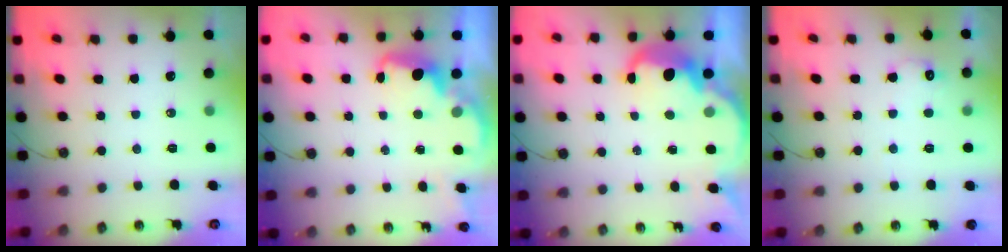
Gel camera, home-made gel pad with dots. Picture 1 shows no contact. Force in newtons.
{"total": 2.2, "press": 2.1, "slide": 0.6}
{"total": 7.6, "press": 7.6, "slide": 0.4}
{"total": 7.8, "press": 7.7, "slide": 0.5}